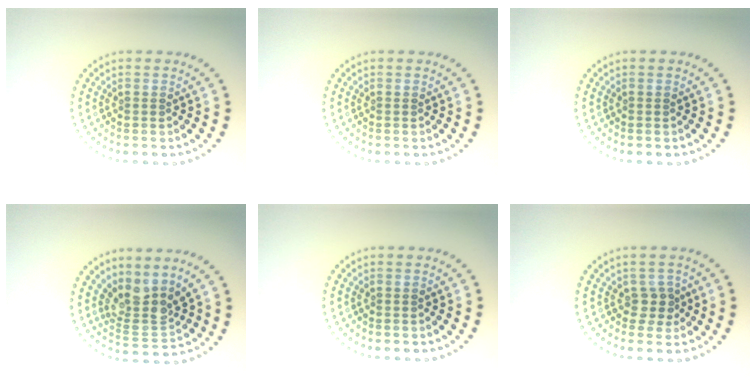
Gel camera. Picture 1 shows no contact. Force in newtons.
{"total": 0.0}
{"total": 0.0}
{"total": 3.6, "press": 2.7, "slide": 2.4}
{"total": 0.0}
{"total": 1.6, "press": 1.3, "slide": 0.9}